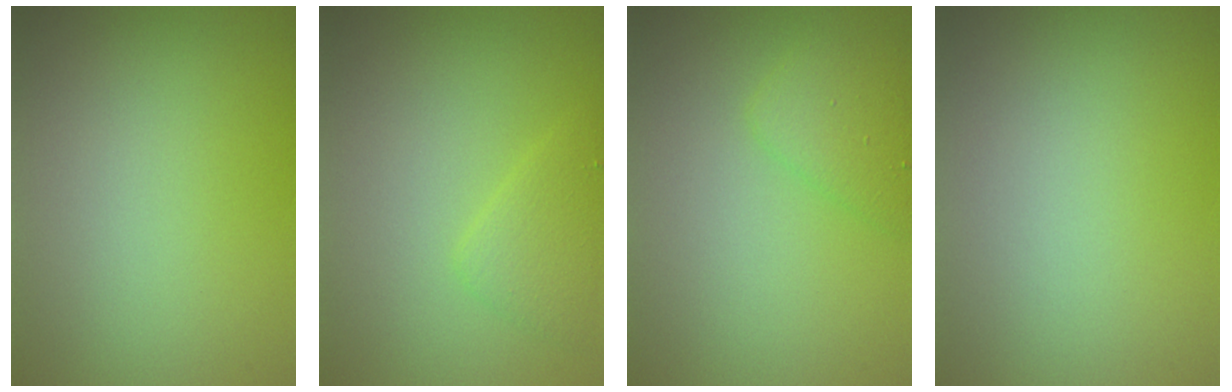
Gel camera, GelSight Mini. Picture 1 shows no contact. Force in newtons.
{"total": 2.0, "press": 2.0, "slide": 0.1}
{"total": 2.4, "press": 2.4, "slide": 0.2}
{"total": 0.0}